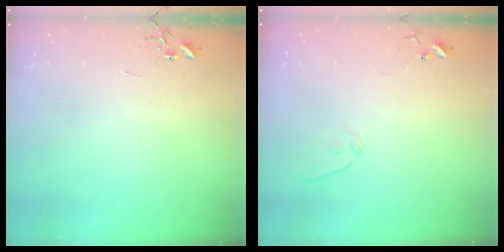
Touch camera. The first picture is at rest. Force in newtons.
{"total": 6.9, "press": 6.9, "slide": 0.7}